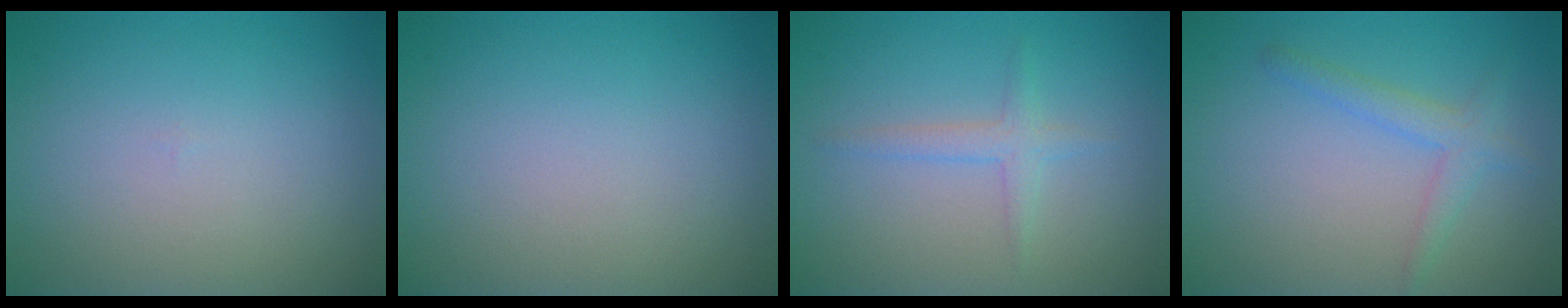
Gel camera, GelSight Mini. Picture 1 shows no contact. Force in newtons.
{"total": 0.0}
{"total": 1.6, "press": 1.6, "slide": 0.1}
{"total": 2.2, "press": 2.2, "slide": 0.1}